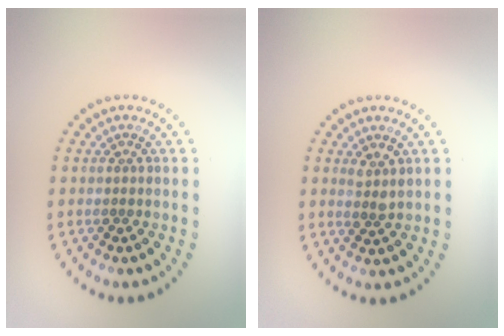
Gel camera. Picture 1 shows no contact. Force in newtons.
{"total": 1.4, "press": 1.1, "slide": 0.8}